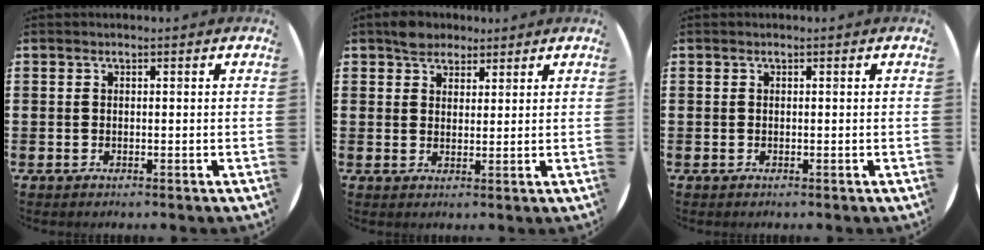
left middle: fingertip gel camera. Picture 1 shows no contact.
{"total": 3.1, "force": [2.6, 1.6, 0.1], "torque": [0.000, 0.005, 0.050]}
{"total": 0.0}